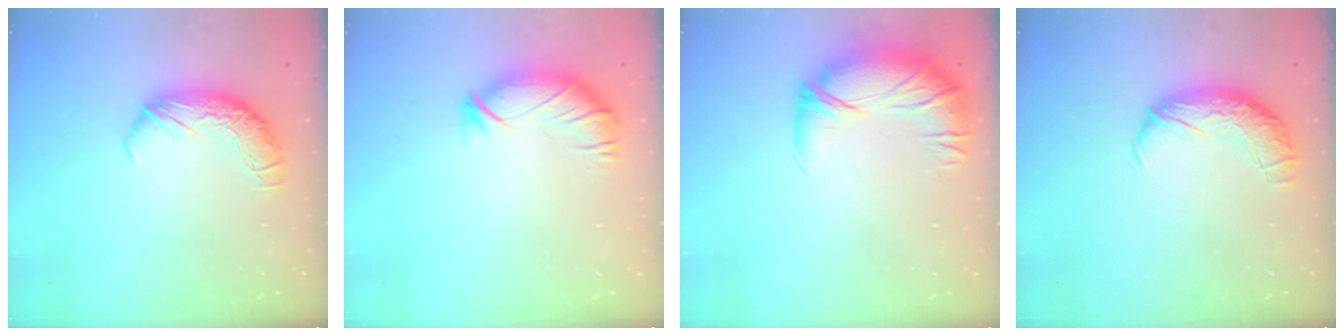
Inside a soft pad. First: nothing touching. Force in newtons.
{"total": 2.9, "press": 2.3, "slide": 1.7}
{"total": 2.7, "press": 1.3, "slide": 2.3}
{"total": 2.4, "press": 1.0, "slide": 2.2}